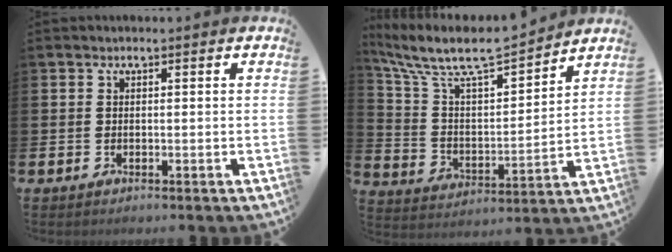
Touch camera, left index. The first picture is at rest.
{"total": 9.7, "force": [8.7, 2.1, 3.7], "torque": [-0.120, -0.061, 0.148]}